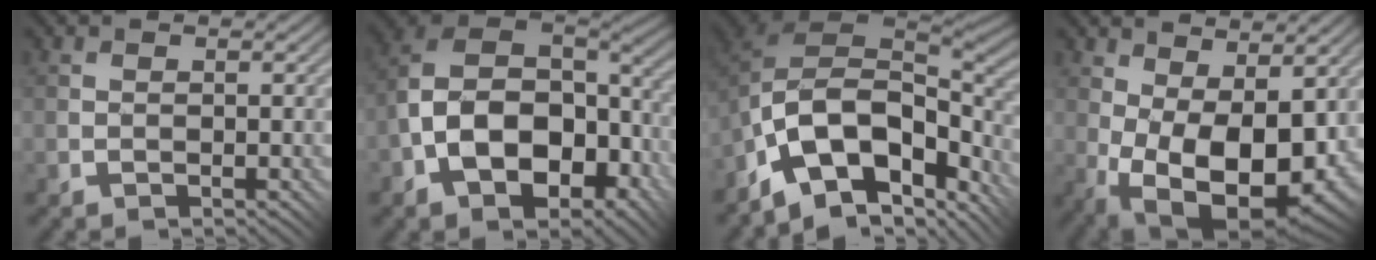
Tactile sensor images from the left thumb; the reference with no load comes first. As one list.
[{"total": 14.6, "force": [-3.9, 8.9, 10.8], "torque": [-0.212, -0.018, -0.061]}, {"total": 14.4, "force": [-7.4, 7.7, 9.6], "torque": [-0.199, -0.030, -0.118]}, {"total": 13.5, "force": [-0.8, 7.1, 11.5], "torque": [-0.187, -0.036, 0.013]}]